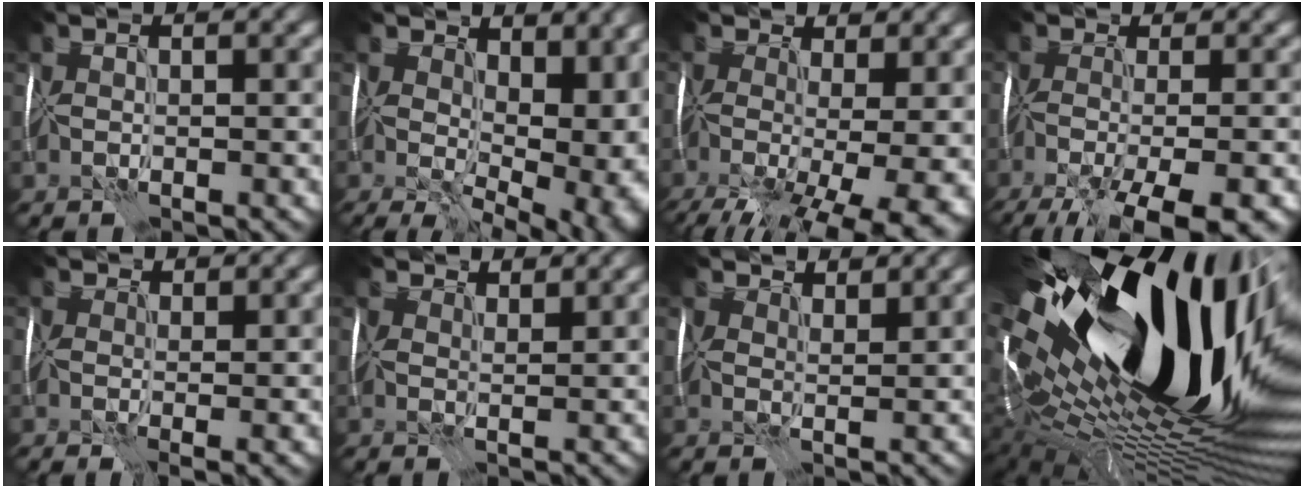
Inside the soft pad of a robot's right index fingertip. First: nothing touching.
{"total": 14.7, "force": [2.7, 8.8, 11.4], "torque": [-0.131, 0.008, 0.078]}
{"total": 16.4, "force": [-6.6, 8.0, 12.7], "torque": [-0.200, -0.016, -0.034]}
{"total": 12.6, "force": [-8.6, 4.6, 8.0], "torque": [-0.130, -0.028, -0.096]}
{"total": 3.3, "force": [1.7, 1.7, 2.2], "torque": [-0.039, 0.009, 0.017]}
{"total": 3.8, "force": [3.4, 1.4, 1.0], "torque": [-0.027, 0.011, 0.038]}
{"total": 4.3, "force": [3.9, 1.5, 1.1], "torque": [-0.029, 0.010, 0.045]}
{"total": 21.2, "force": [5.1, 10.9, 17.4], "torque": [-0.314, 0.007, 0.066]}